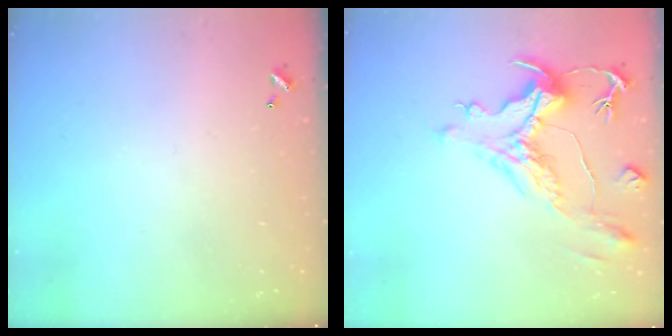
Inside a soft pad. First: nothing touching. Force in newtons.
{"total": 1.9, "press": 0.8, "slide": 1.7}